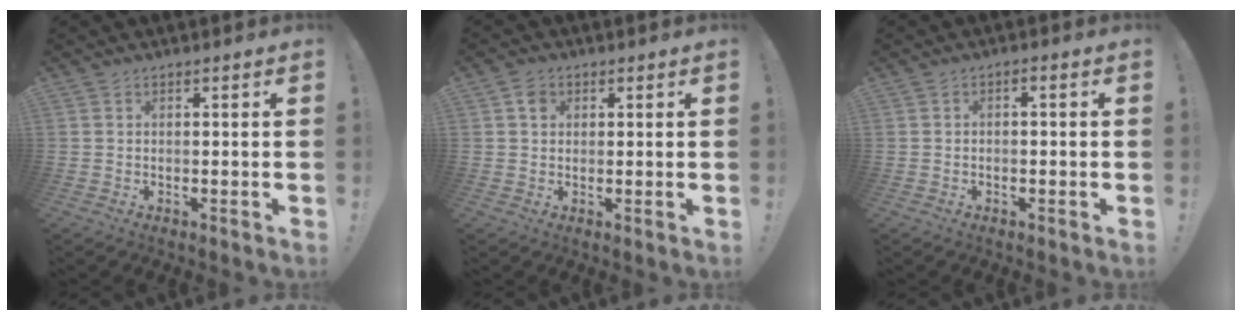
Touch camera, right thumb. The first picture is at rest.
{"total": 2.7, "force": [1.0, 2.3, 1.0], "torque": [0.000, -0.003, 0.014]}
{"total": 1.4, "force": [-1.0, 0.3, 0.9], "torque": [-0.017, 0.005, -0.019]}